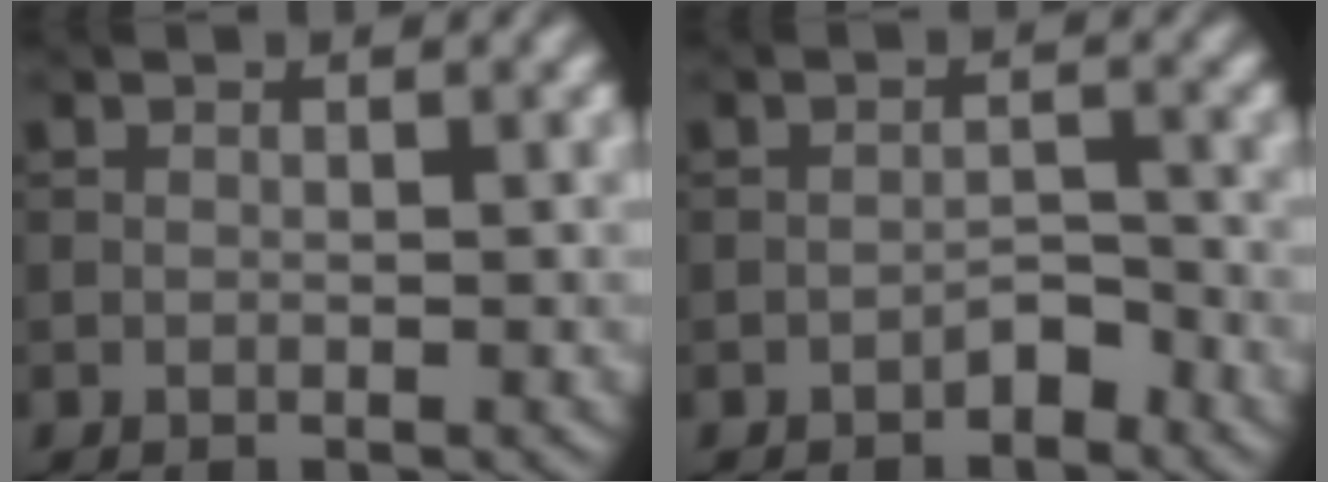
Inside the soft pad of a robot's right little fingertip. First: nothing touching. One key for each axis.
{"total": 1.8, "fx": -1.4, "fy": 0.8, "fz": 0.9, "tx": -0.011, "ty": 0.007, "tz": -0.026}